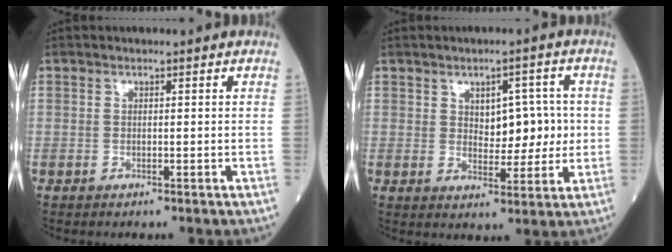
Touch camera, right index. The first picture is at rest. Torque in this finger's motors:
{"motor_torque": [0.03, -0.13, 0.05, 0.01]}